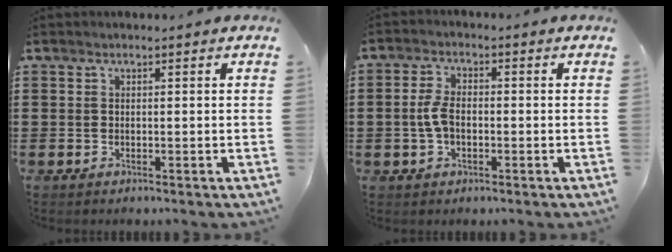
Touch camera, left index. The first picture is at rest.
{"total": 4.4, "force": [-0.4, 2.3, 3.8], "torque": [-0.092, 0.000, -0.013]}